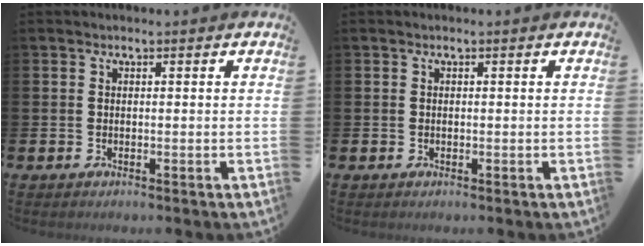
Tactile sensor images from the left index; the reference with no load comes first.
{"total": 0.0}